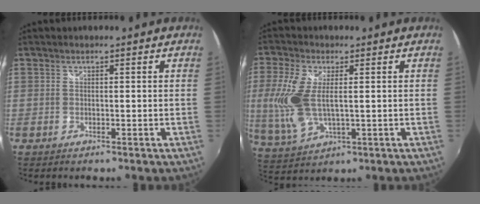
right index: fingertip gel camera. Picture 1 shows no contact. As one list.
[{"total": 11.1, "force": [1.0, 5.0, 9.8], "torque": [-0.220, 0.001, 0.030]}]